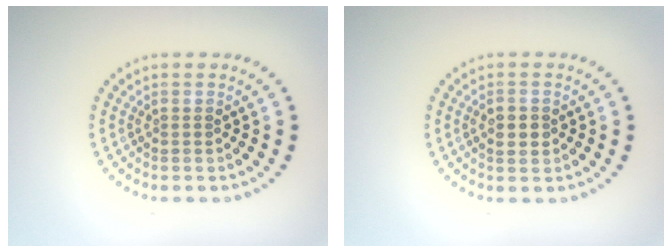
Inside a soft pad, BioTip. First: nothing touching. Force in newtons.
{"total": 1.8, "press": 1.8, "slide": 0.1}